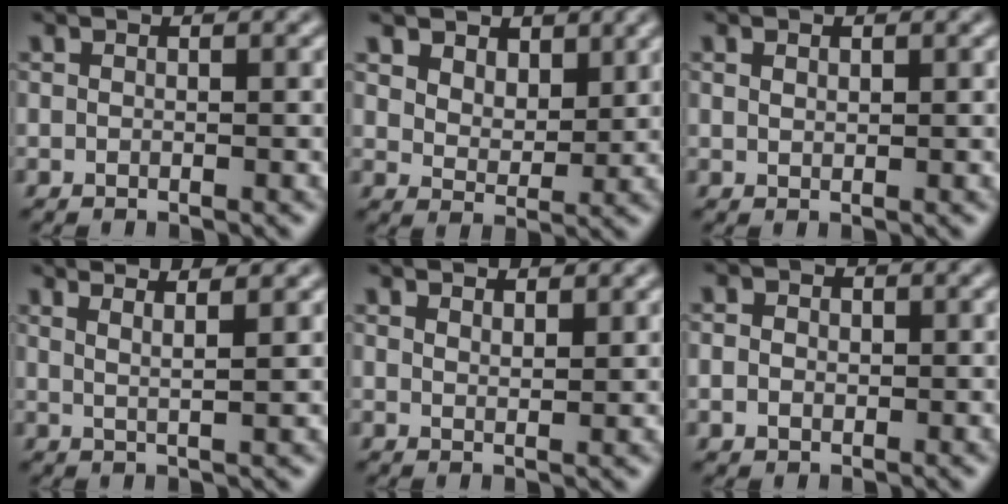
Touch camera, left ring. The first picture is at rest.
{"total": 4.6, "force": [3.4, 2.6, 1.7], "torque": [-0.061, -0.008, 0.060]}
{"total": 0.8, "force": [0.6, 0.4, 0.3], "torque": [-0.010, 0.002, 0.011]}
{"total": 4.1, "force": [3.0, 1.1, 2.6], "torque": [-0.021, 0.018, 0.016]}
{"total": 1.6, "force": [1.5, 0.3, 0.4], "torque": [-0.012, 0.001, 0.025]}
{"total": 2.0, "force": [0.3, 1.7, 1.0], "torque": [-0.015, 0.007, -0.004]}